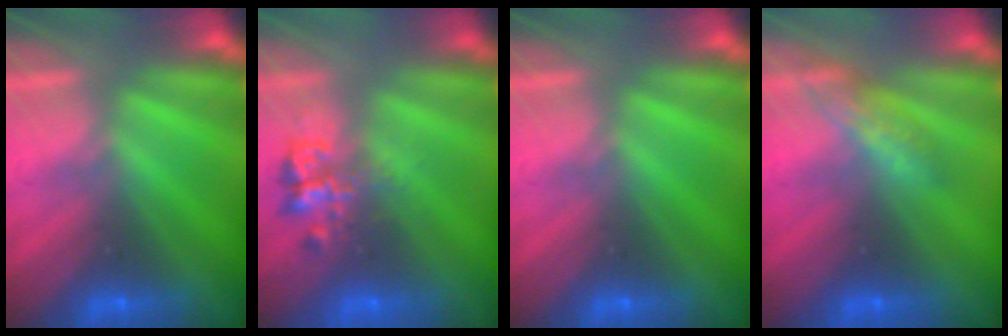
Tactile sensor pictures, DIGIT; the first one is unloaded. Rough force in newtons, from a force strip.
{"total": 2.3}
{"total": 0.0}
{"total": 2.7}